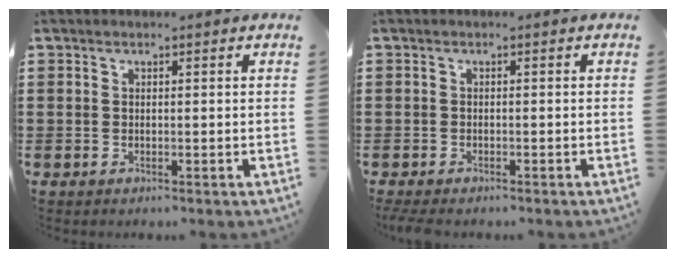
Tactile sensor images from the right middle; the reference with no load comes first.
{"total": 1.1, "force": [-1.0, 0.4, 0.2], "torque": [-0.014, -0.003, -0.022]}